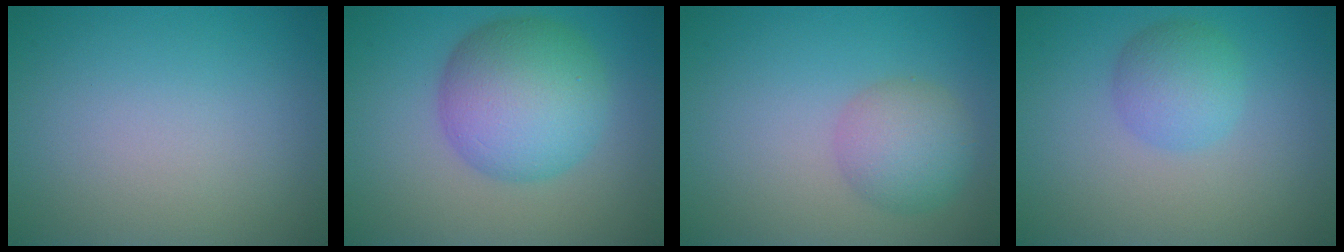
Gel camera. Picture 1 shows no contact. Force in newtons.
{"total": 8.0, "press": 8.0, "slide": 0.2}
{"total": 3.6, "press": 3.6, "slide": 0.1}
{"total": 2.6, "press": 2.6, "slide": 0.2}